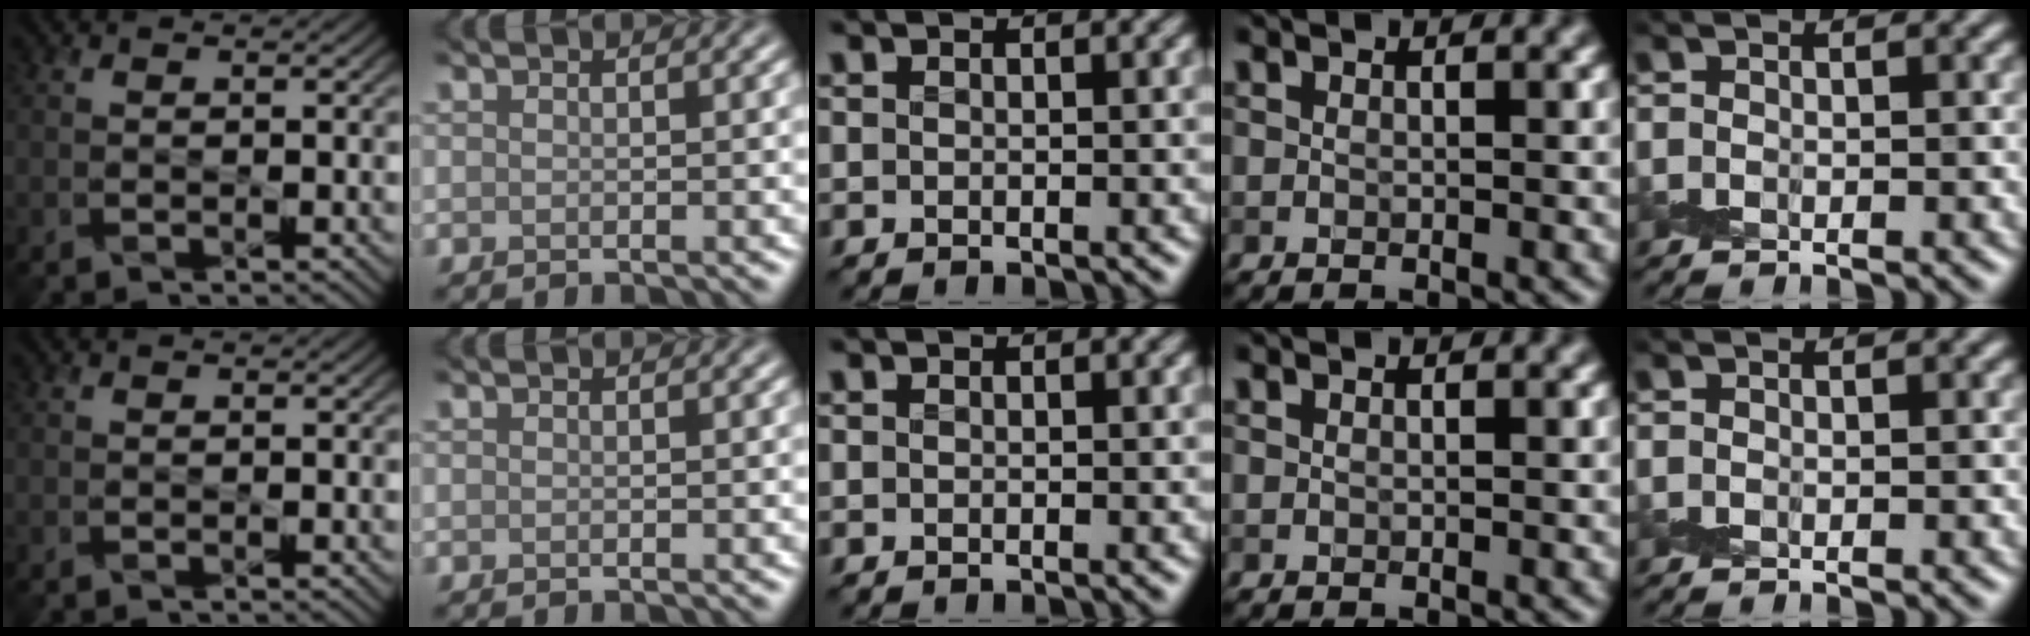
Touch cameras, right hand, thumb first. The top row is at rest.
{}